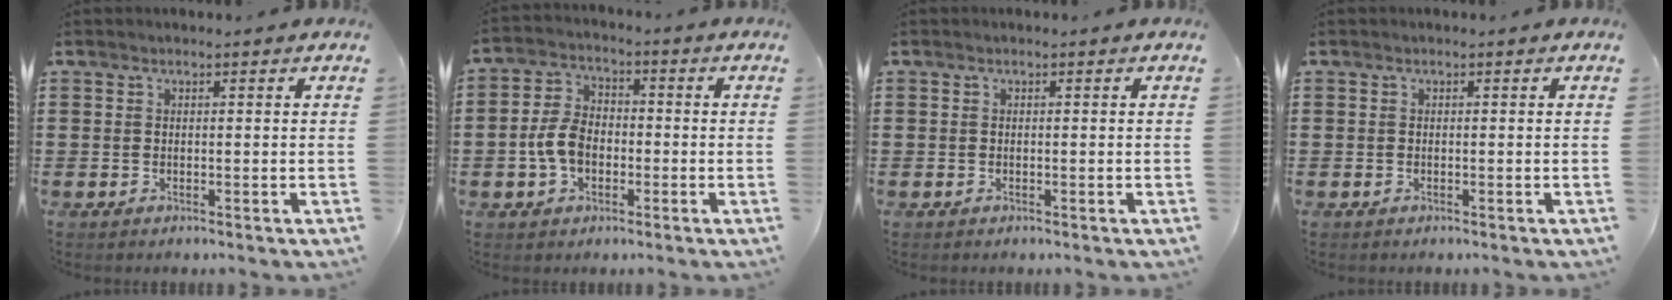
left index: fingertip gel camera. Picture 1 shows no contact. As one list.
[{"total": 6.3, "force": [-1.4, 4.2, 4.5], "torque": [-0.117, 0.002, -0.035]}, {"total": 0.0}, {"total": 0.0}]